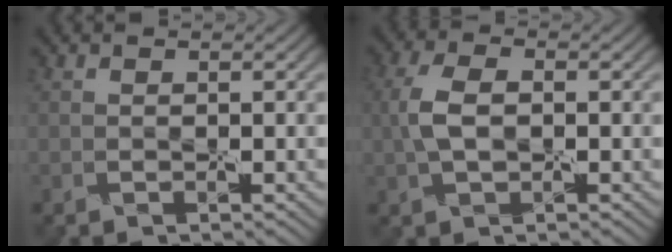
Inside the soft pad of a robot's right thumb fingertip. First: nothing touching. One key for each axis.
{"total": 4.0, "fx": -0.1, "fy": 2.1, "fz": 3.5, "tx": -0.085, "ty": 0.011, "tz": -0.006}